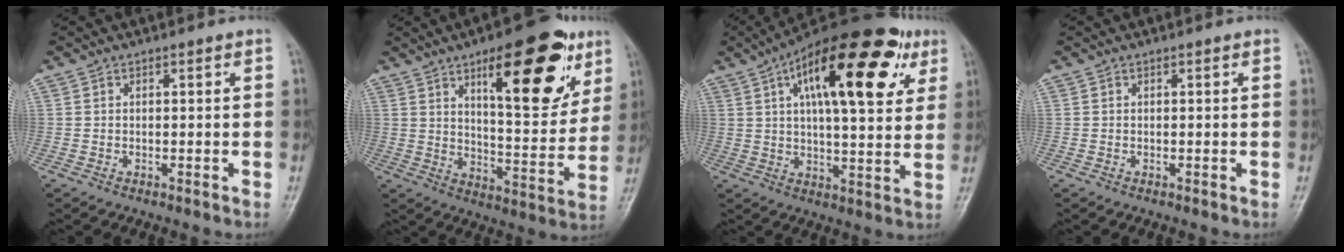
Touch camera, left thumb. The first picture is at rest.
{"total": 20.6, "force": [10.2, 7.5, 16.3], "torque": [-0.184, -0.045, 0.151]}
{"total": 24.5, "force": [9.9, 9.4, 20.3], "torque": [-0.285, 0.003, 0.142]}
{"total": 0.0}